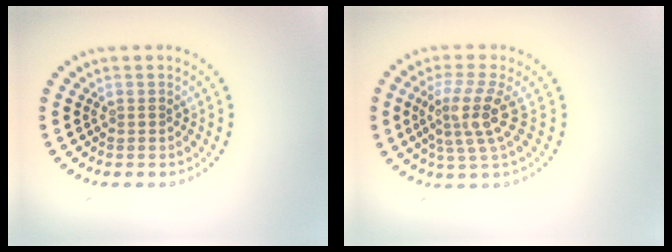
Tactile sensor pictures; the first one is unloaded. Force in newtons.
{"total": 4.1, "press": 2.9, "slide": 2.9}